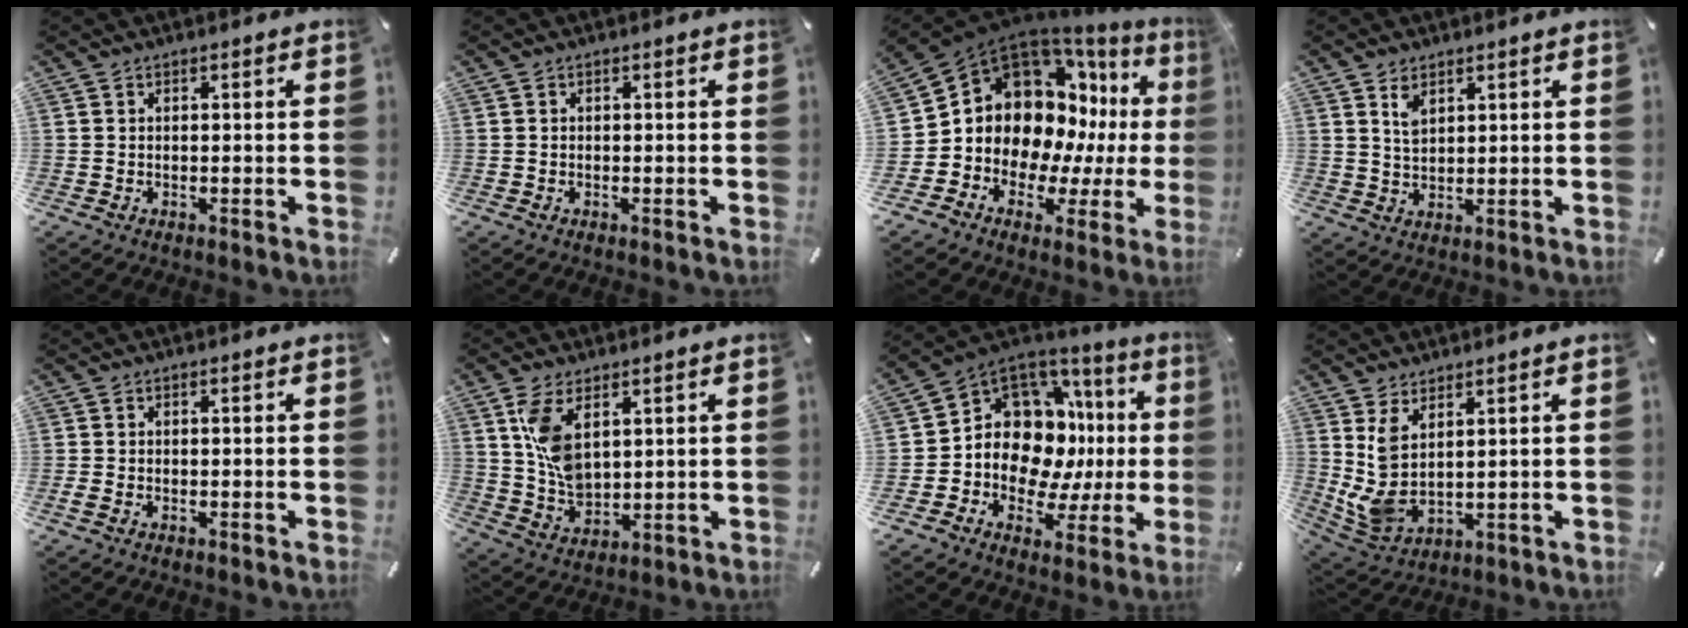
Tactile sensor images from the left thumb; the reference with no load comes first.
{"total": 0.0}
{"total": 14.8, "force": [3.2, 12.2, 7.8], "torque": [-0.136, -0.059, 0.066]}
{"total": 3.9, "force": [2.2, 2.4, 2.1], "torque": [-0.038, -0.001, 0.040]}
{"total": 0.8, "force": [-0.4, 0.3, 0.6], "torque": [-0.011, 0.000, -0.008]}
{"total": 9.4, "force": [3.8, 5.8, 6.3], "torque": [-0.144, -0.014, 0.071]}
{"total": 13.2, "force": [1.7, 11.1, 7.0], "torque": [-0.113, -0.042, 0.038]}
{"total": 6.7, "force": [3.1, 3.4, 4.9], "torque": [-0.130, -0.033, 0.059]}